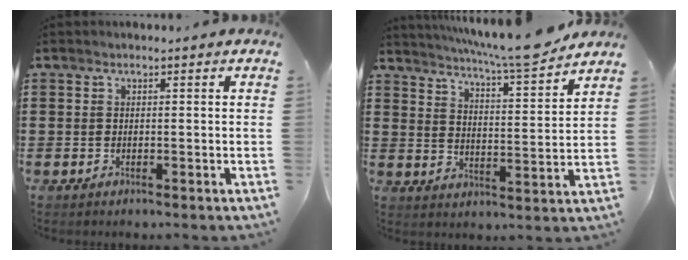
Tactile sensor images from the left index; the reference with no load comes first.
{"total": 8.2, "force": [7.5, -0.3, 3.3], "torque": [-0.073, -0.043, 0.127]}